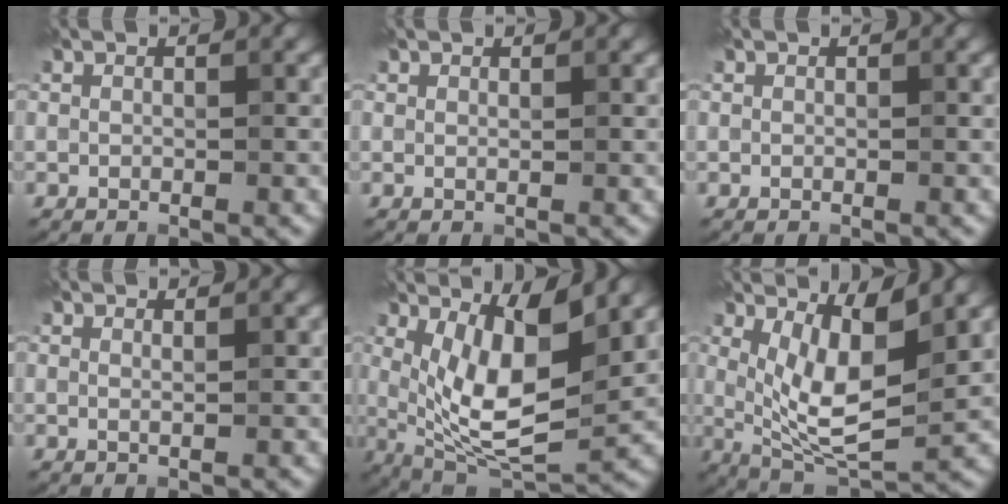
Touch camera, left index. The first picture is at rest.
{"total": 0.5, "force": [0.5, -0.3, 0.0], "torque": [-0.004, -0.002, 0.009]}
{"total": 0.0}
{"total": 0.7, "force": [0.5, -0.4, -0.1], "torque": [-0.004, -0.005, 0.007]}
{"total": 8.3, "force": [2.1, 2.6, 7.6], "torque": [-0.139, -0.015, 0.041]}
{"total": 6.1, "force": [1.8, 1.6, 5.6], "torque": [-0.109, -0.017, 0.038]}